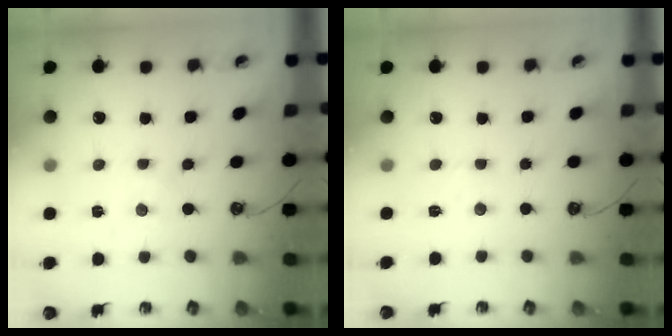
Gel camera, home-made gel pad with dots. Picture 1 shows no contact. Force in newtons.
{"total": 2.9, "press": 2.9, "slide": 0.3}